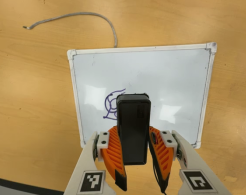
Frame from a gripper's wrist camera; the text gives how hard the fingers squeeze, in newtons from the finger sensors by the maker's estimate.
{"total": 8.3, "left": 7.0, "right": 9.5}